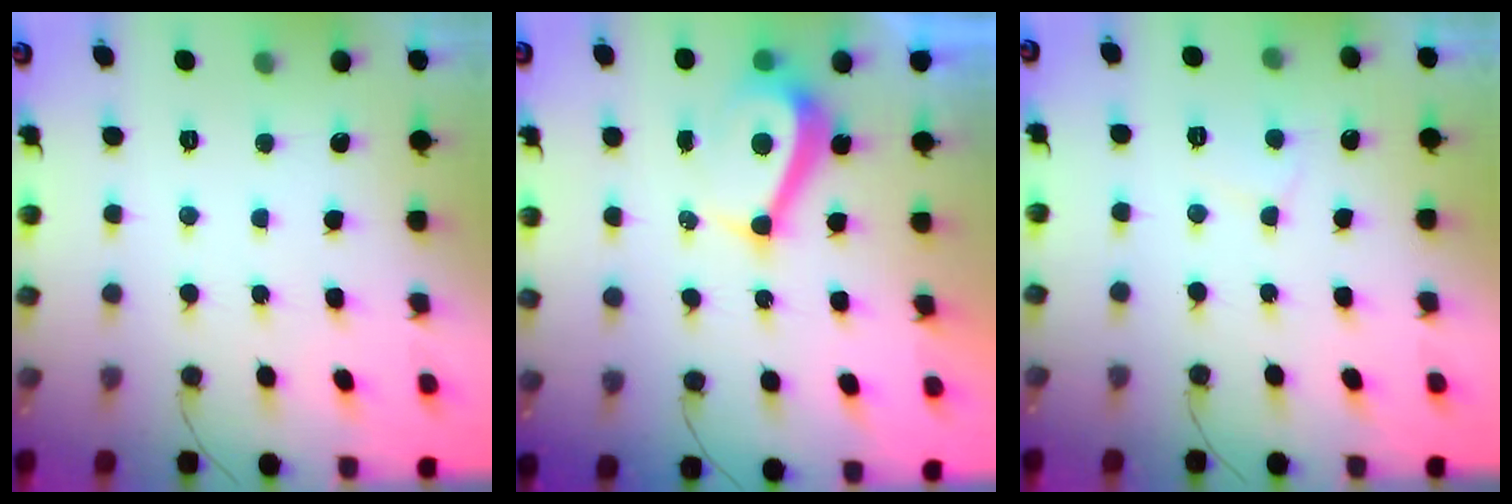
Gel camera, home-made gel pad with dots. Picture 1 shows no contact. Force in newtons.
{"total": 7.7, "press": 7.7, "slide": 0.2}
{"total": 4.4, "press": 4.4, "slide": 0.5}